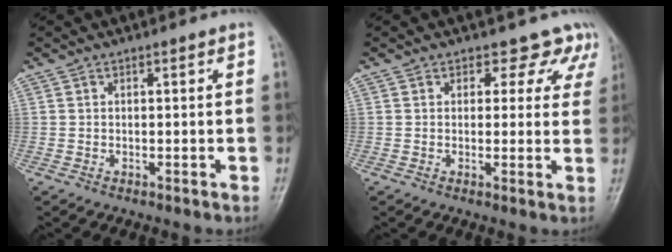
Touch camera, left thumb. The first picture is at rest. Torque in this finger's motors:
{"motor_torque": [-0.19, 0.08, -0.19, 0.02, 0.07]}